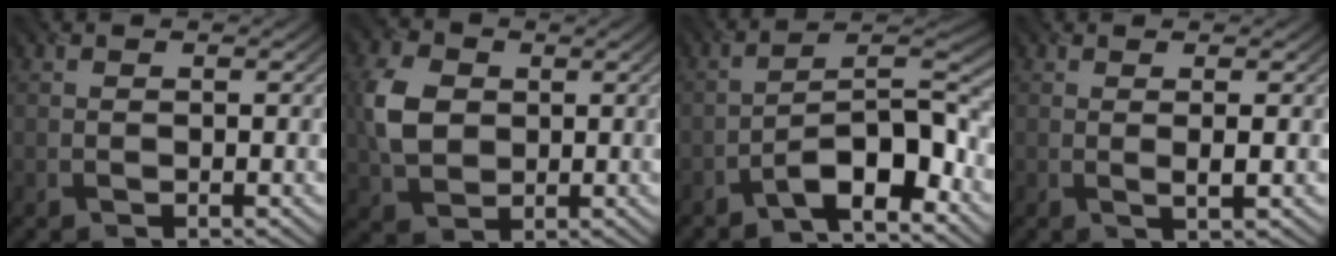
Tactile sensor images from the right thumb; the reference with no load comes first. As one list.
[{"total": 6.1, "force": [0.8, 4.8, 3.7], "torque": [-0.100, 0.006, 0.014]}, {"total": 9.3, "force": [-6.0, 2.4, 6.7], "torque": [-0.095, 0.016, -0.114]}, {"total": 1.5, "force": [0.2, -0.1, 1.4], "torque": [-0.029, 0.003, 0.000]}]